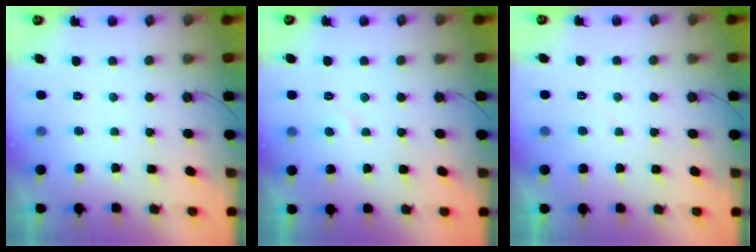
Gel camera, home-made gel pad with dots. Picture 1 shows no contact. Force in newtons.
{"total": 3.7, "press": 3.7, "slide": 0.4}
{"total": 2.2, "press": 2.2, "slide": 0.2}